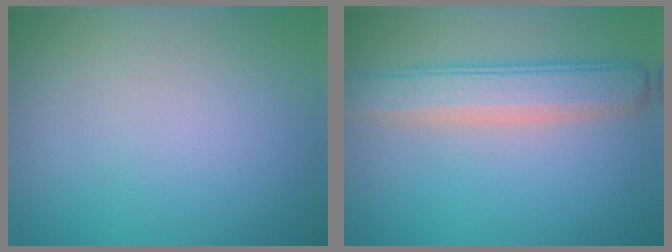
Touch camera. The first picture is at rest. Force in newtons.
{"total": 4.6, "press": 4.5, "slide": 0.2}